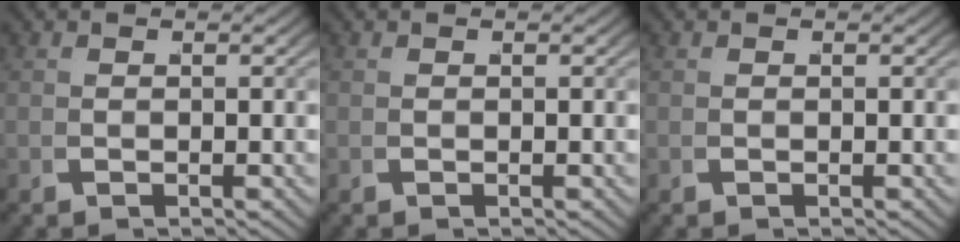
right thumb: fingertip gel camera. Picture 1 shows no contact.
{"total": 0.0}
{"total": 0.0}